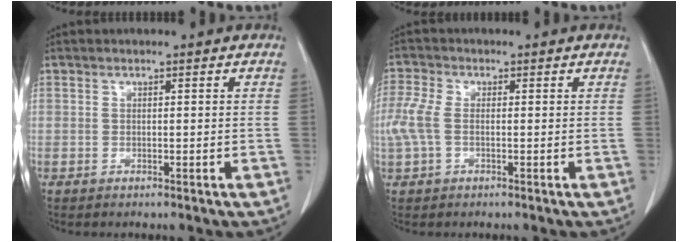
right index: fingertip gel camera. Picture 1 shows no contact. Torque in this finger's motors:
{"motor_torque": [0.76, 0.10, 0.35, 0.11]}